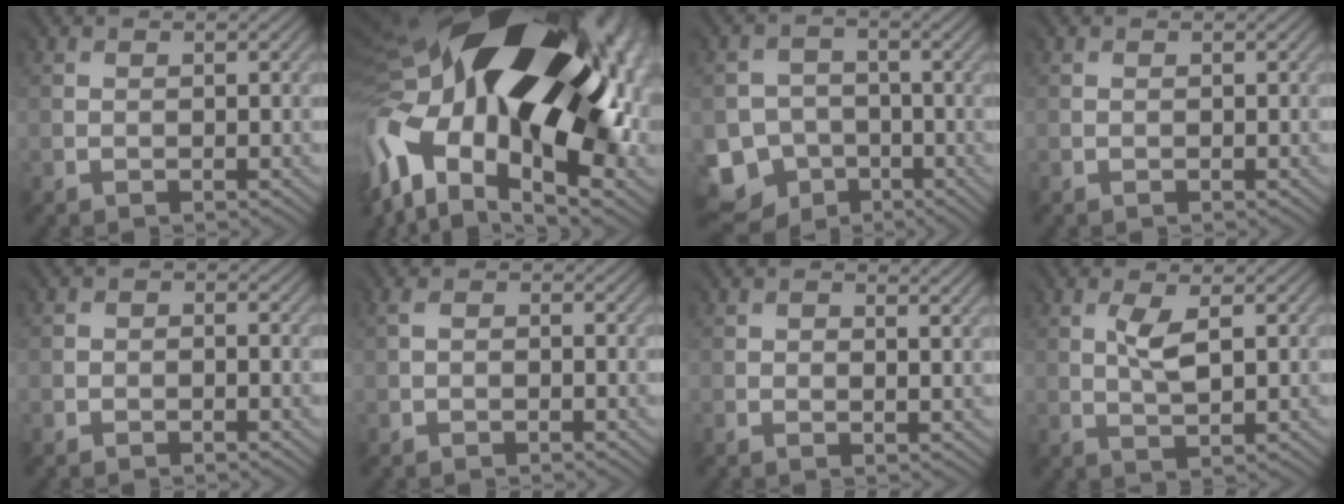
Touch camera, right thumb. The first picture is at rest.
{"total": 22.3, "force": [-1.1, 13.8, 17.4], "torque": [-0.340, -0.085, 0.001]}
{"total": 8.4, "force": [-4.6, 6.6, 2.5], "torque": [-0.061, -0.030, -0.088]}
{"total": 0.0}
{"total": 0.8, "force": [-0.7, 0.2, -0.3], "torque": [0.005, 0.000, -0.017]}
{"total": 0.9, "force": [-0.2, 0.7, 0.6], "torque": [-0.015, 0.000, -0.007]}
{"total": 2.1, "force": [1.0, 0.9, 1.6], "torque": [-0.032, -0.003, 0.016]}
{"total": 3.4, "force": [1.1, 1.2, 3.0], "torque": [-0.073, -0.003, 0.024]}